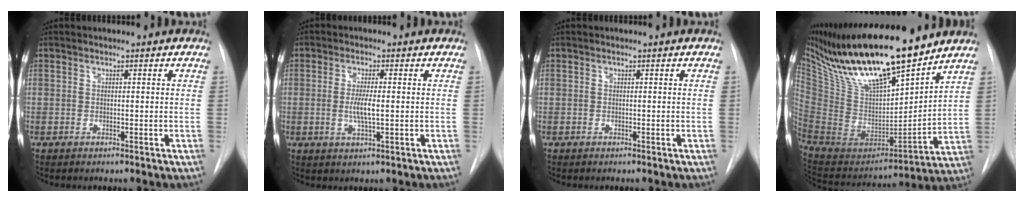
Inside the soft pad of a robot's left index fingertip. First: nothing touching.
{"total": 3.9, "force": [-0.3, 0.6, 3.8], "torque": [-0.078, -0.008, -0.004]}
{"total": 0.0}
{"total": 24.3, "force": [18.6, 4.3, 14.9], "torque": [-0.271, -0.007, 0.342]}